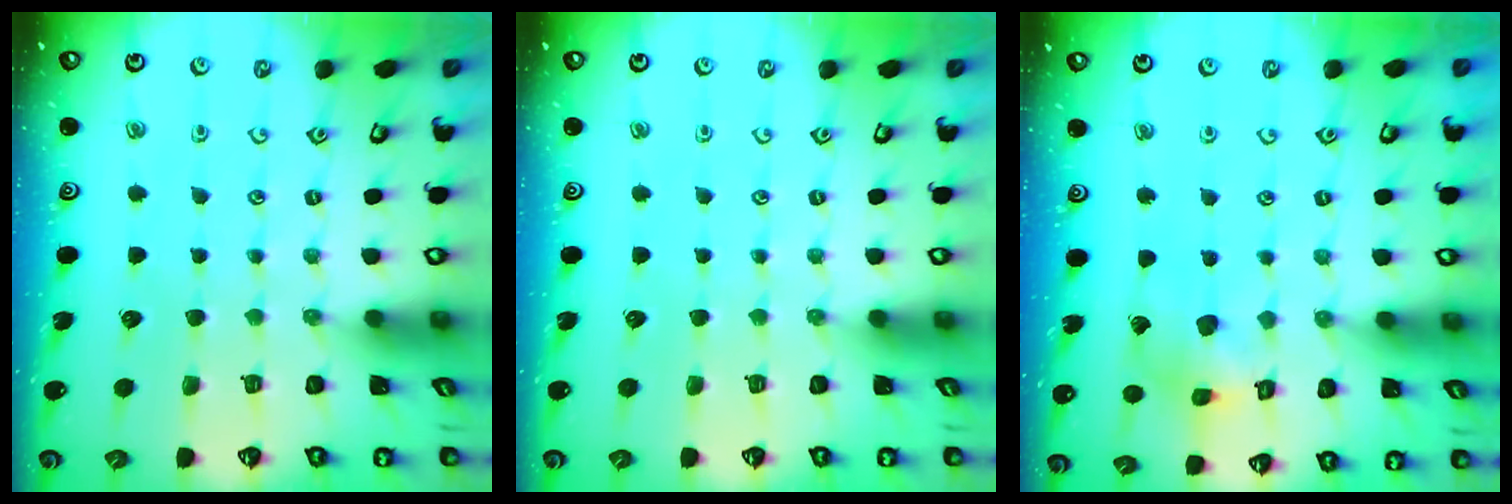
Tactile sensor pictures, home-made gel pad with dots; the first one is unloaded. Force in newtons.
{"total": 0.0}
{"total": 11.4, "press": 11.3, "slide": 1.4}